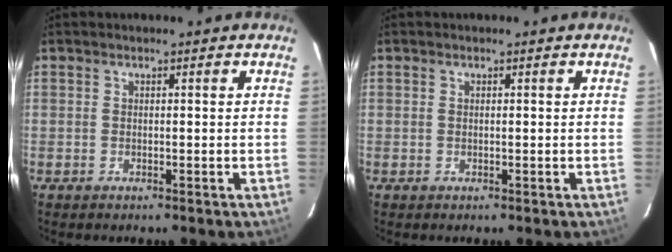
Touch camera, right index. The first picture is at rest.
{"total": 0.0}